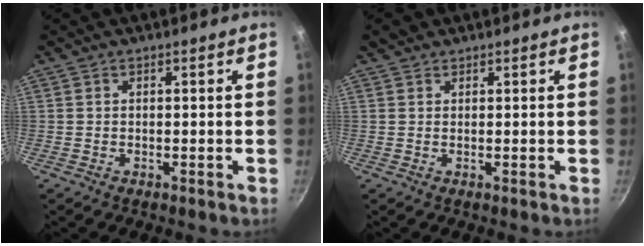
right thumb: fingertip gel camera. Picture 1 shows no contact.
{"total": 1.9, "force": [1.5, 1.1, 0.4], "torque": [0.002, -0.002, 0.024]}